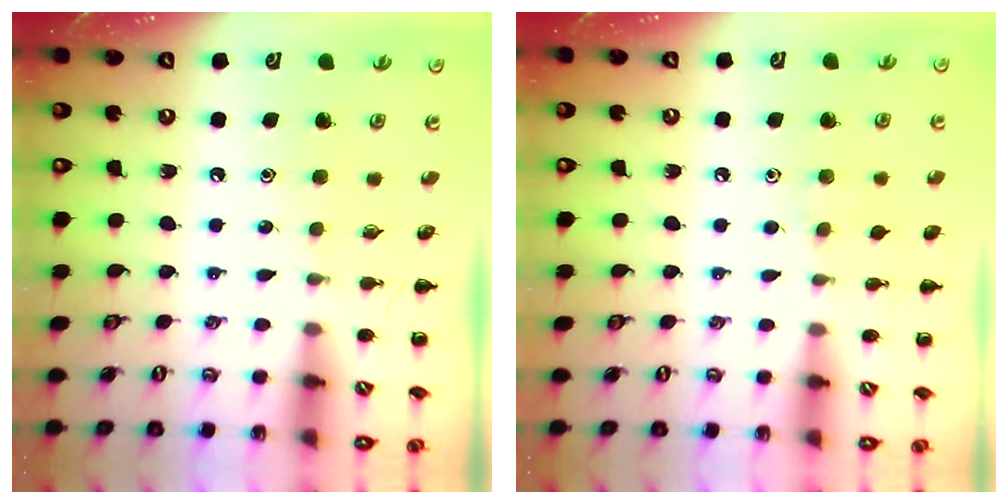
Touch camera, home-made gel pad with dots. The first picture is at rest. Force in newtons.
{"total": 4.6, "press": 4.3, "slide": 1.5}